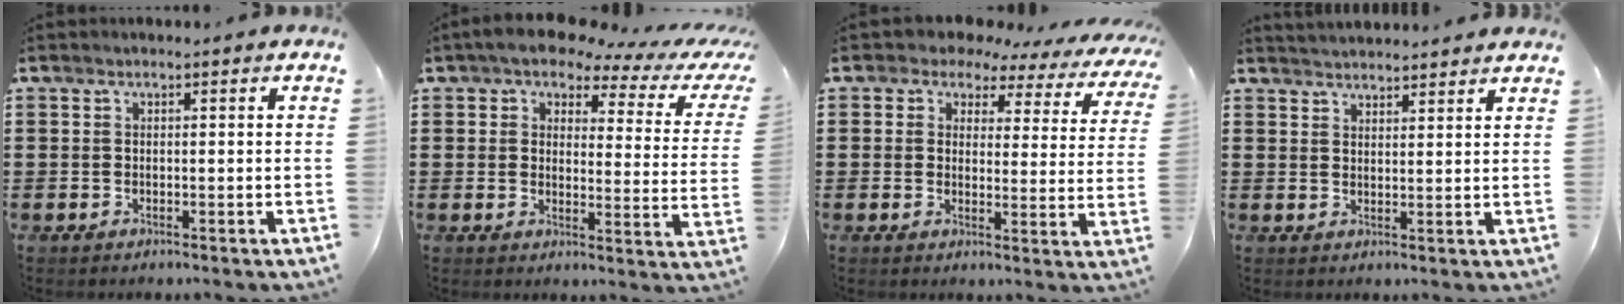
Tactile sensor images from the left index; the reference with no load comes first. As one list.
[{"total": 5.0, "force": [4.1, 1.6, 2.4], "torque": [-0.064, -0.016, 0.066]}, {"total": 3.7, "force": [2.9, 2.1, 1.0], "torque": [-0.039, -0.013, 0.045]}, {"total": 2.7, "force": [2.7, -0.3, -0.3], "torque": [-0.001, -0.008, 0.052]}]